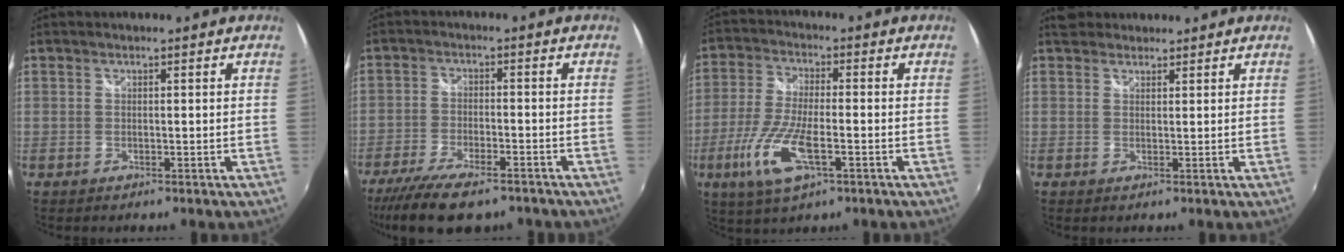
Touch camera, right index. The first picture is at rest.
{"total": 13.2, "force": [-10.0, 4.1, 7.6], "torque": [-0.171, -0.036, -0.171]}
{"total": 11.6, "force": [-4.7, 3.6, 10.0], "torque": [-0.219, -0.016, -0.091]}
{"total": 3.1, "force": [2.4, 1.8, 0.6], "torque": [-0.009, 0.013, 0.038]}